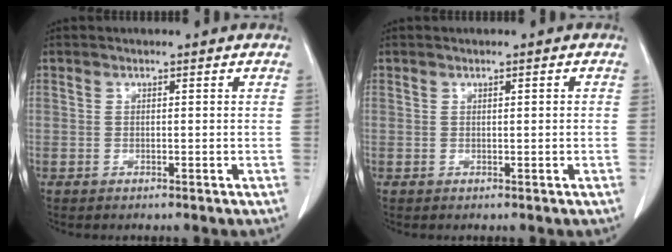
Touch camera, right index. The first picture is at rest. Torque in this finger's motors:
{"motor_torque": [-0.06, 0.00, -0.03, -0.01]}